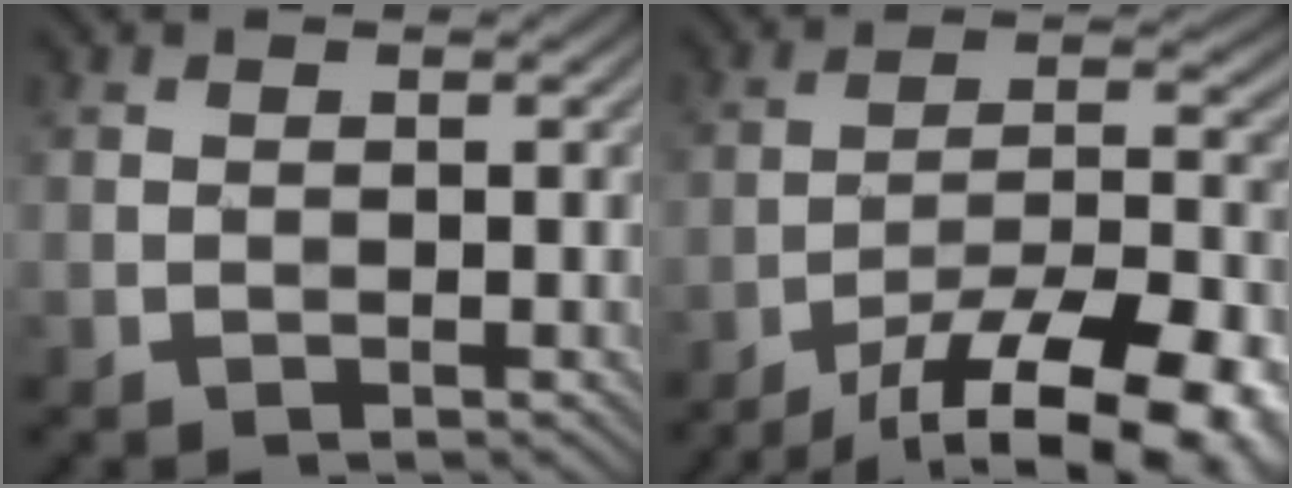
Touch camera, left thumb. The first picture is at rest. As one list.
[{"total": 18.8, "force": [-13.7, 5.3, 11.7], "torque": [-0.148, -0.007, -0.200]}]